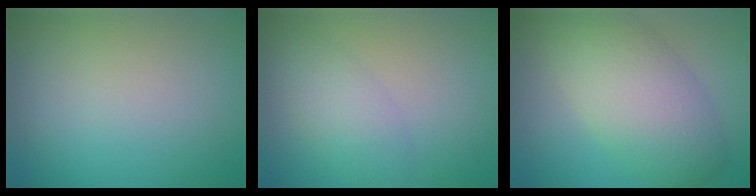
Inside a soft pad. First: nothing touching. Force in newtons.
{"total": 3.0, "press": 3.0, "slide": 0.1}
{"total": 7.6, "press": 7.6, "slide": 0.4}